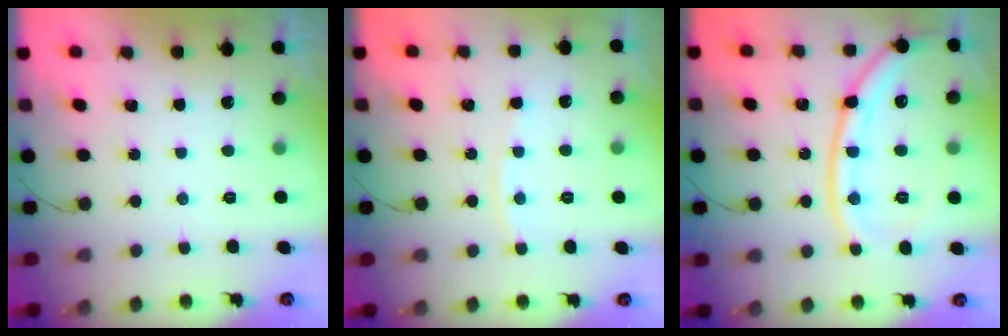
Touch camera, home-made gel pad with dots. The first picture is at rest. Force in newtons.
{"total": 4.8, "press": 4.8, "slide": 0.6}
{"total": 15.6, "press": 15.6, "slide": 1.1}